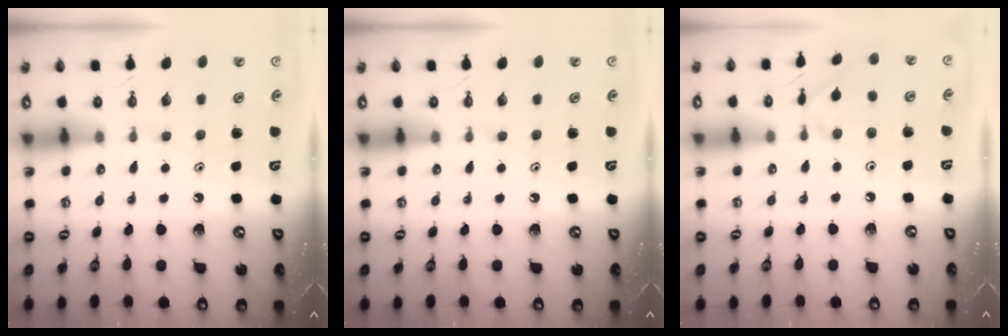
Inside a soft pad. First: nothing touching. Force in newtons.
{"total": 0.0}
{"total": 4.5, "press": 4.5, "slide": 0.8}